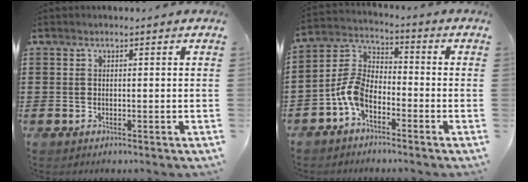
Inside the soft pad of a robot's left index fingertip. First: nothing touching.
{"total": 7.1, "force": [-4.2, 3.7, 4.4], "torque": [-0.130, -0.003, -0.093]}